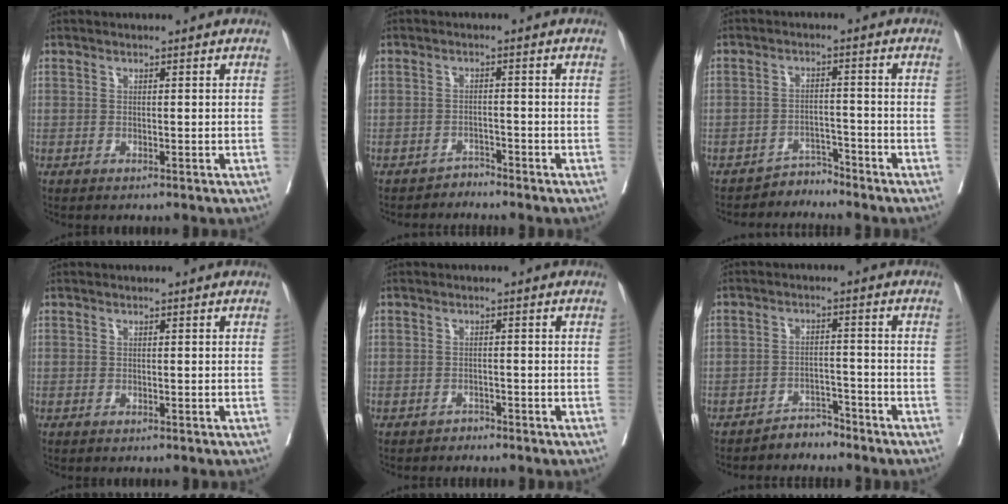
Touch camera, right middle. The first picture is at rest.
{"total": 1.7, "force": [-1.6, 0.0, -0.5], "torque": [0.015, -0.006, -0.026]}
{"total": 3.0, "force": [-2.8, 0.3, -1.0], "torque": [0.025, -0.001, -0.045]}
{"total": 0.0}
{"total": 1.0, "force": [-1.0, 0.3, -0.2], "torque": [0.004, -0.002, -0.019]}
{"total": 3.3, "force": [-3.1, 1.0, 0.0], "torque": [0.004, -0.001, -0.051]}